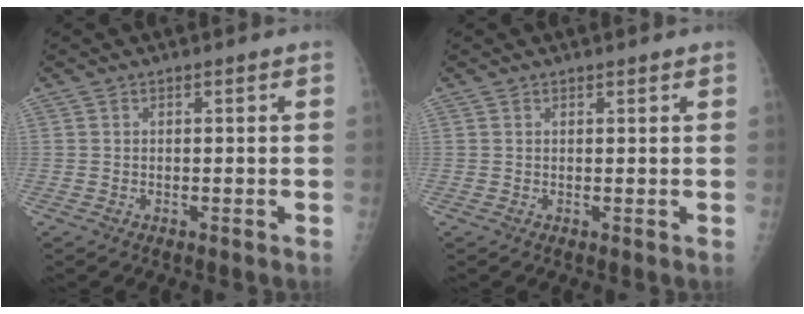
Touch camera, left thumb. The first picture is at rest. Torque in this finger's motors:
{"motor_torque": [-0.17, -0.02, -0.49, -0.06, 0.01]}